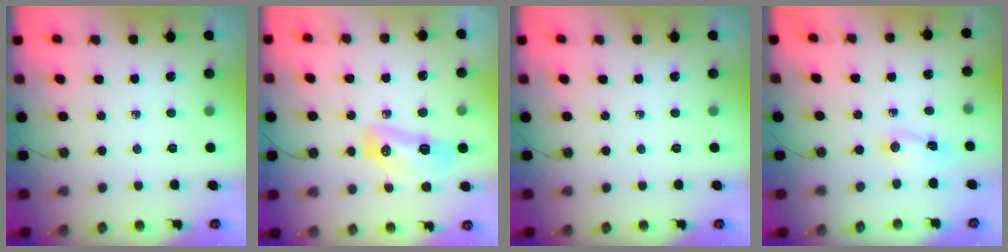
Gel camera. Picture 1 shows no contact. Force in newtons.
{"total": 8.9, "press": 8.8, "slide": 1.3}
{"total": 0.0}
{"total": 1.5, "press": 1.4, "slide": 0.4}